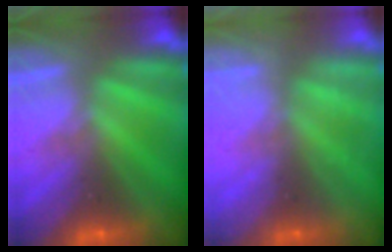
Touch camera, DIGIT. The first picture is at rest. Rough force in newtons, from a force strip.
{"total": 2.2}